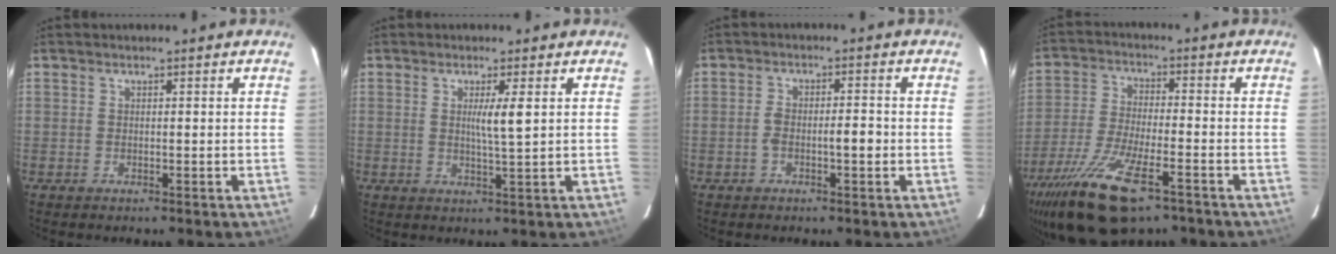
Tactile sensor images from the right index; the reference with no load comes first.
{"total": 3.5, "force": [0.8, -0.5, 3.3], "torque": [-0.063, -0.006, 0.012]}
{"total": 3.7, "force": [-1.1, 0.9, 3.4], "torque": [-0.064, 0.013, -0.015]}
{"total": 14.4, "force": [-9.3, 3.5, 10.5], "torque": [-0.217, -0.033, -0.164]}